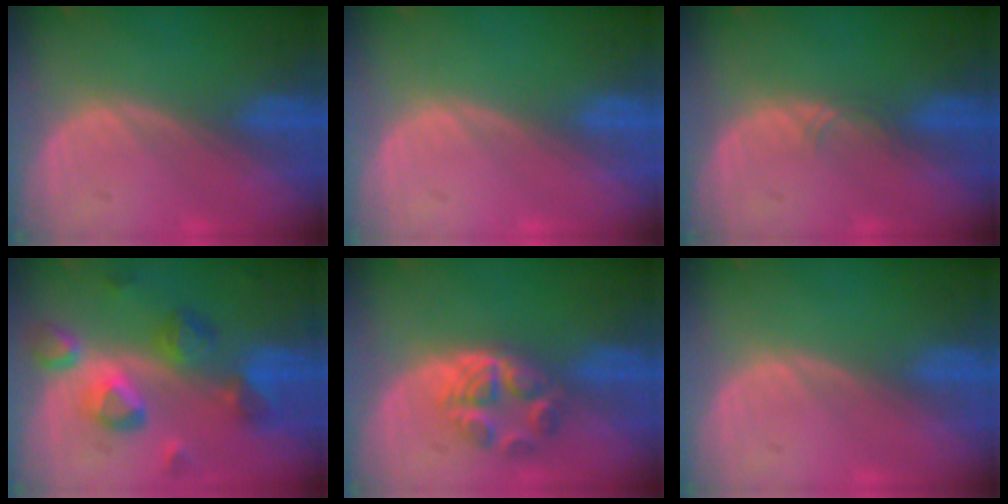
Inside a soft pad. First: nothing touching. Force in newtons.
{"total": 0.0}
{"total": 0.9, "press": 0.8, "slide": 0.2}
{"total": 9.3, "press": 8.2, "slide": 4.4}
{"total": 6.1, "press": 5.1, "slide": 3.3}
{"total": 0.0}